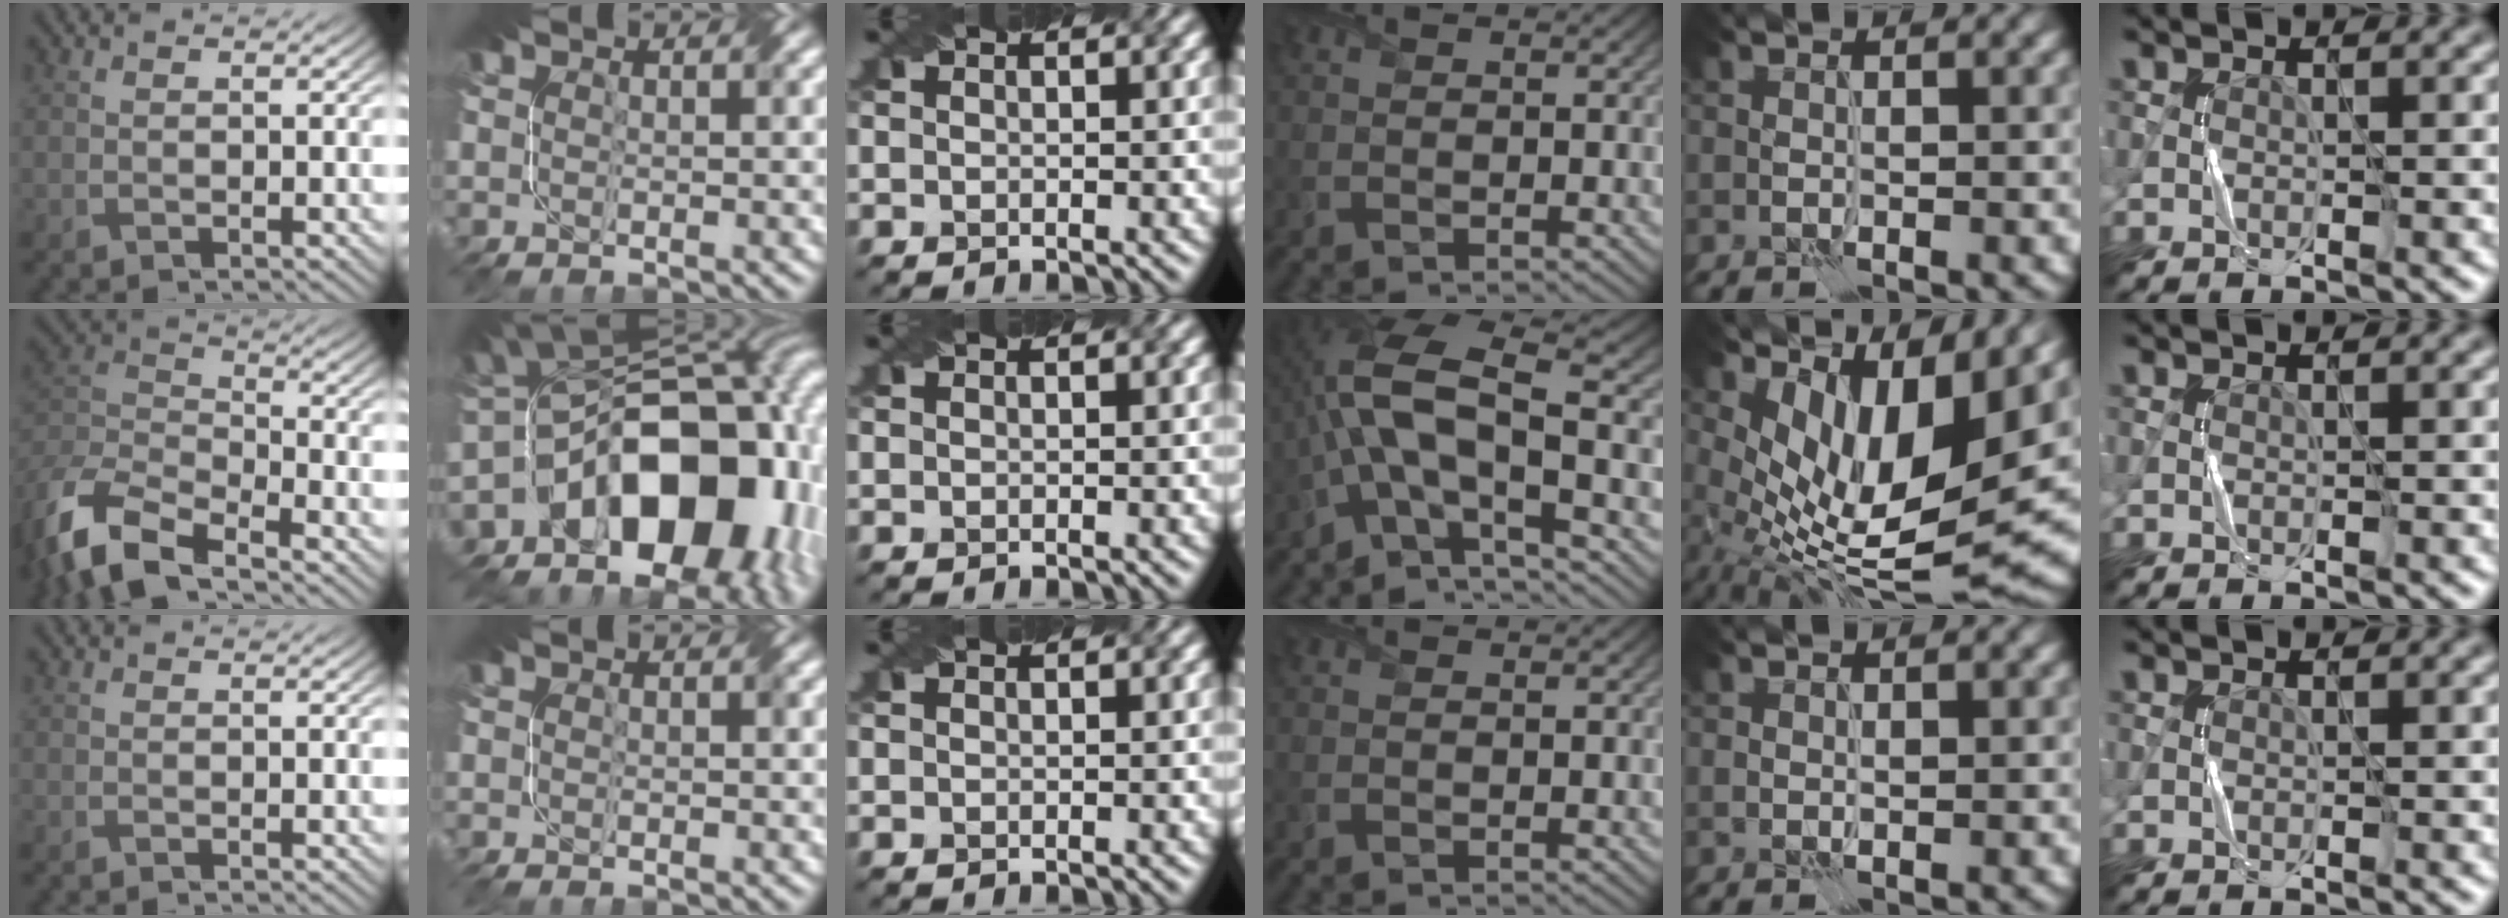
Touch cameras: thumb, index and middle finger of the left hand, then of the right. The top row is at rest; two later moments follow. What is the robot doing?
{"motion": "fold", "object": "napkin"}